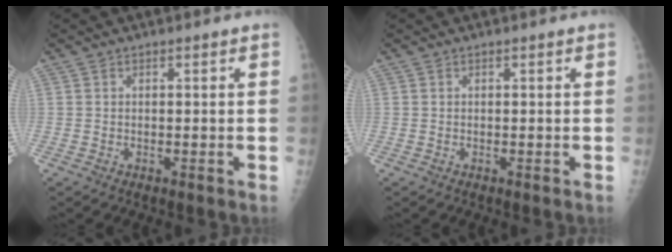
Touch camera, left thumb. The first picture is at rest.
{"total": 0.0}